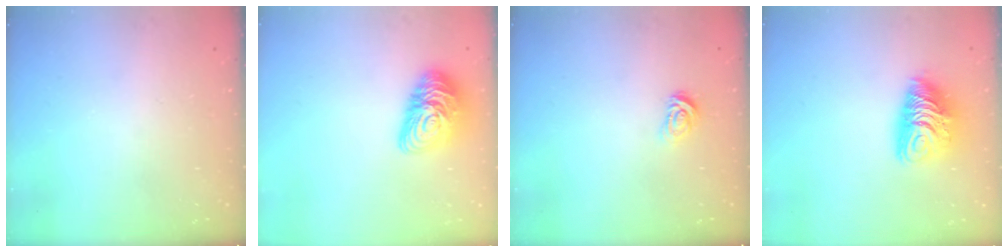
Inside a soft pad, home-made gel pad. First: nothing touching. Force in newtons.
{"total": 13.2, "press": 13.2, "slide": 0.9}
{"total": 3.3, "press": 3.3, "slide": 0.1}
{"total": 10.4, "press": 10.4, "slide": 0.9}